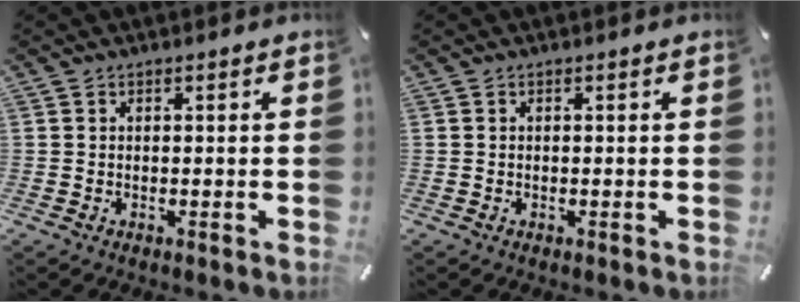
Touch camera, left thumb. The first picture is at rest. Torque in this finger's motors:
{"motor_torque": [0.00, 0.00, 0.00, 0.00, 0.00]}